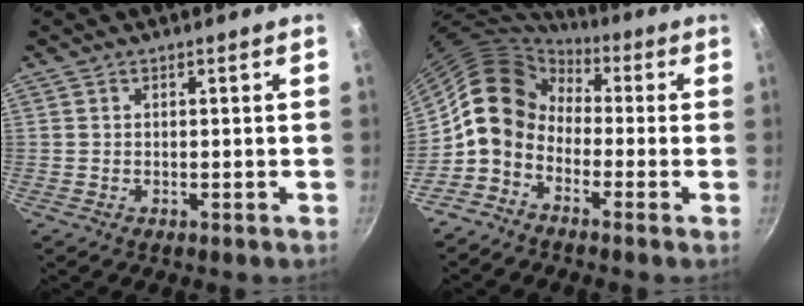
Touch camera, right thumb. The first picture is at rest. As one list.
[{"total": 10.5, "force": [-1.7, 8.4, 6.1], "torque": [-0.084, 0.043, -0.056]}]